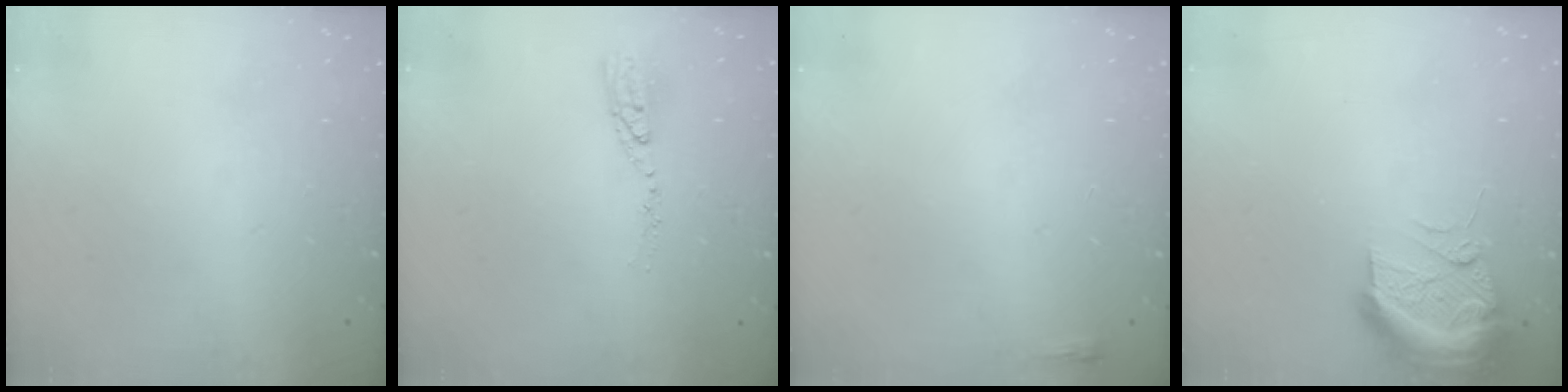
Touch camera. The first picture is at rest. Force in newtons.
{"total": 5.9, "press": 5.9, "slide": 0.5}
{"total": 2.0, "press": 2.0, "slide": 0.5}
{"total": 12.2, "press": 11.9, "slide": 2.6}